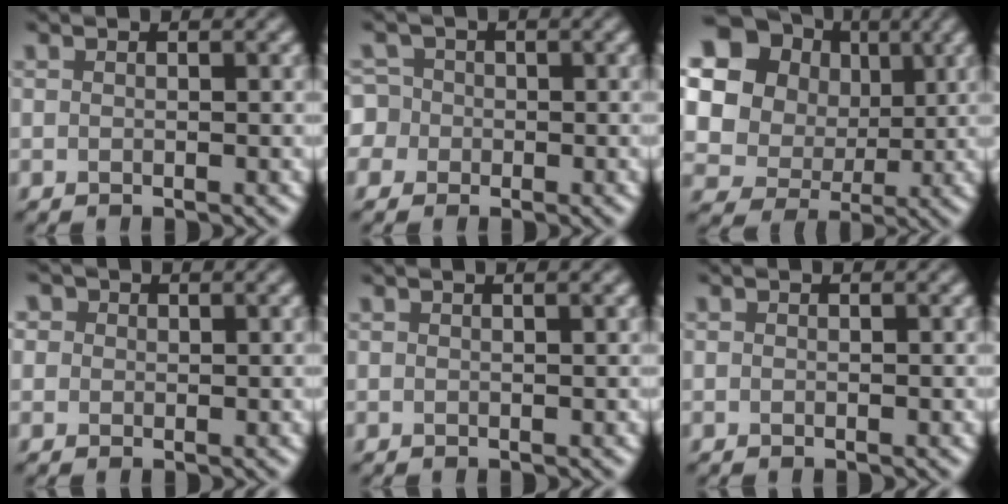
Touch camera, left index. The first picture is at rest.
{"total": 4.6, "force": [-0.4, 4.4, 1.4], "torque": [-0.021, 0.030, -0.046]}
{"total": 16.2, "force": [5.9, 13.6, 6.4], "torque": [-0.176, 0.010, 0.115]}
{"total": 1.5, "force": [0.7, 1.3, 0.4], "torque": [-0.005, 0.003, 0.001]}
{"total": 1.5, "force": [1.0, 0.5, 1.1], "torque": [-0.011, 0.001, 0.002]}
{"total": 0.0}